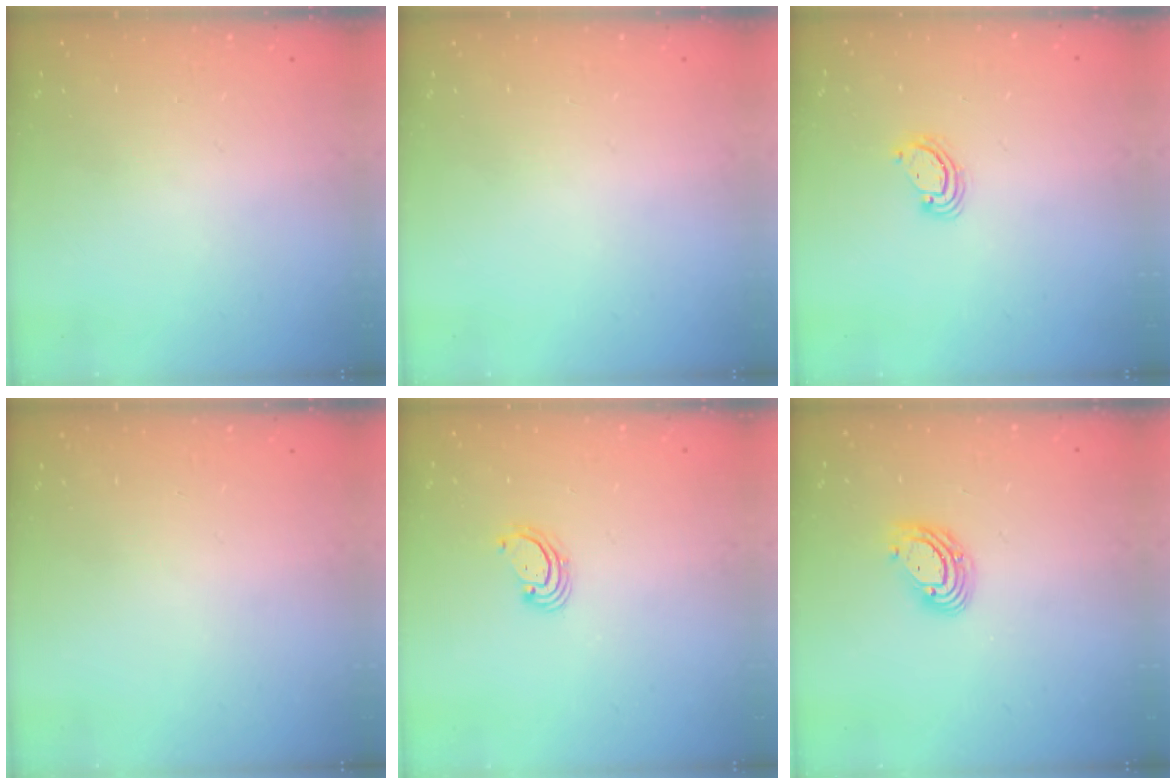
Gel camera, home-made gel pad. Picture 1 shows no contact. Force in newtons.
{"total": 0.0}
{"total": 3.4, "press": 3.4, "slide": 0.4}
{"total": 0.0}
{"total": 2.8, "press": 2.8, "slide": 0.3}
{"total": 8.0, "press": 7.8, "slide": 1.5}